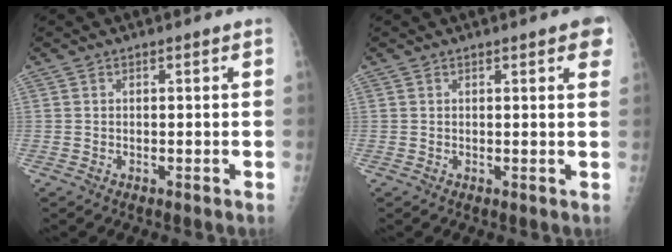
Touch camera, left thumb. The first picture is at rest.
{"total": 4.1, "force": [2.2, 1.0, 3.4], "torque": [-0.028, -0.001, 0.020]}